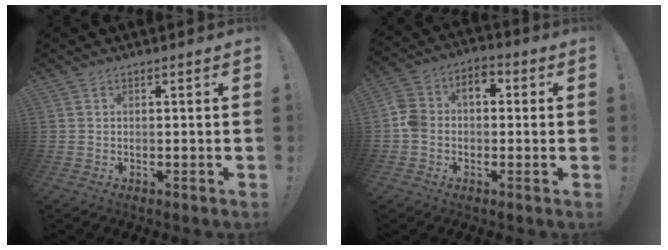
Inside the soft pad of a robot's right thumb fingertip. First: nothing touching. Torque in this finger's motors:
{"motor_torque": [1.12, 1.24, 0.80, -0.20, 0.02]}